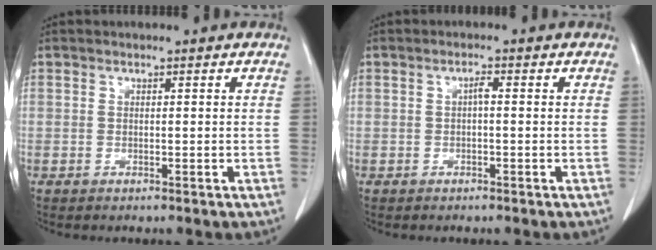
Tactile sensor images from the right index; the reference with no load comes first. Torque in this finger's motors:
{"motor_torque": [0.13, 0.07, 0.08, 0.03]}